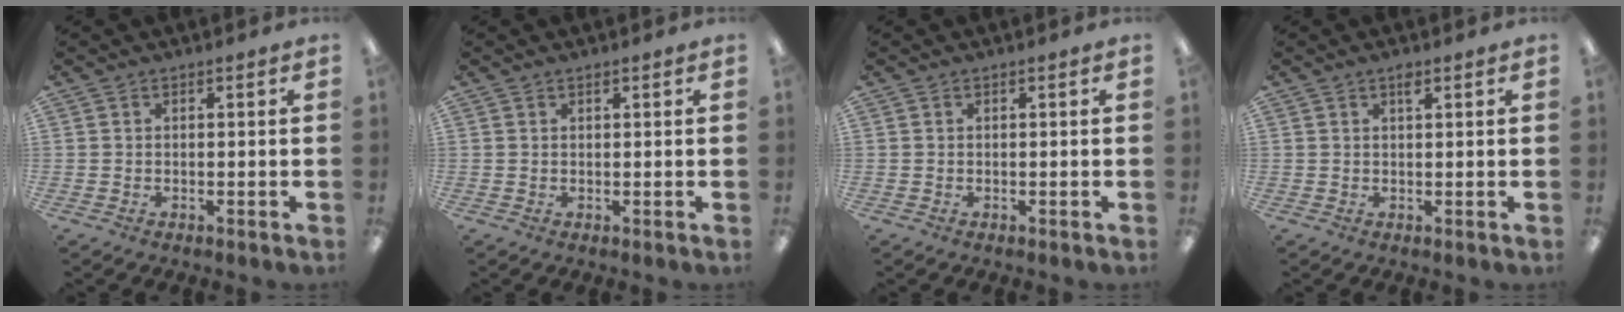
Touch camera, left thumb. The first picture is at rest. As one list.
[{"total": 0.5, "force": [0.5, 0.3, 0.1], "torque": [-0.002, 0.000, 0.009]}, {"total": 0.0}, {"total": 1.6, "force": [1.0, 0.5, 1.1], "torque": [-0.016, -0.002, 0.016]}]